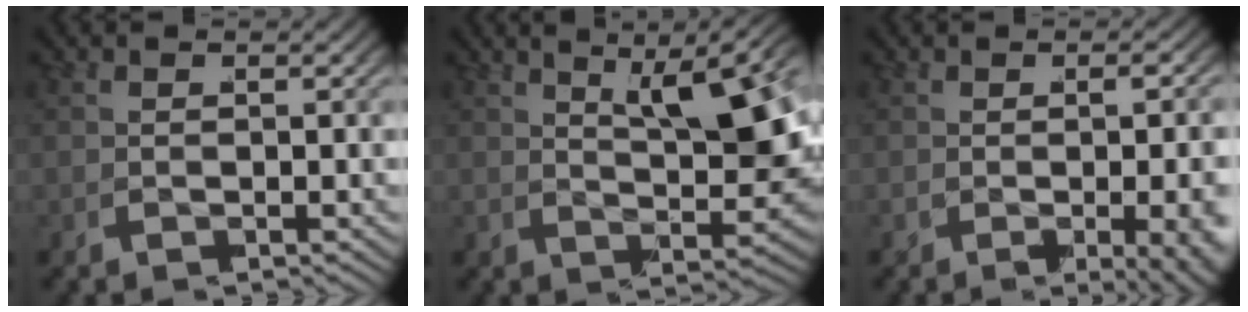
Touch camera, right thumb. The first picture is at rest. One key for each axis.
{"total": 9.6, "fx": 2.5, "fy": 4.3, "fz": 8.3, "tx": -0.083, "ty": 0.001, "tz": 0.044}
{"total": 5.0, "fx": -1.1, "fy": 1.2, "fz": 4.7, "tx": -0.053, "ty": -0.006, "tz": -0.011}